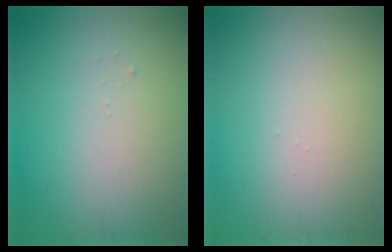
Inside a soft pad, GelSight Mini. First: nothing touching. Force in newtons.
{"total": 0.0}